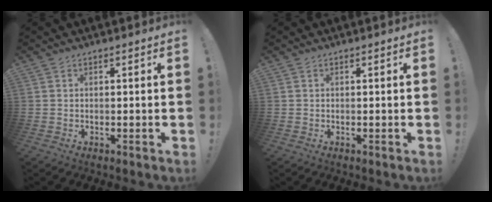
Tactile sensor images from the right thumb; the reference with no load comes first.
{"total": 0.0}